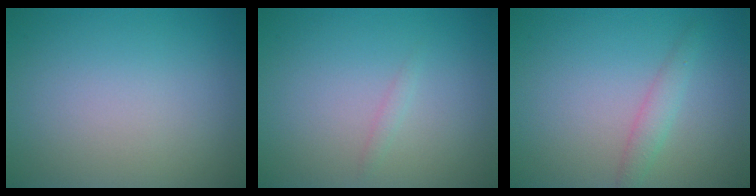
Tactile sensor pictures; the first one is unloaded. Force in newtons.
{"total": 0.6, "press": 0.6, "slide": 0.1}
{"total": 1.6, "press": 1.6, "slide": 0.0}